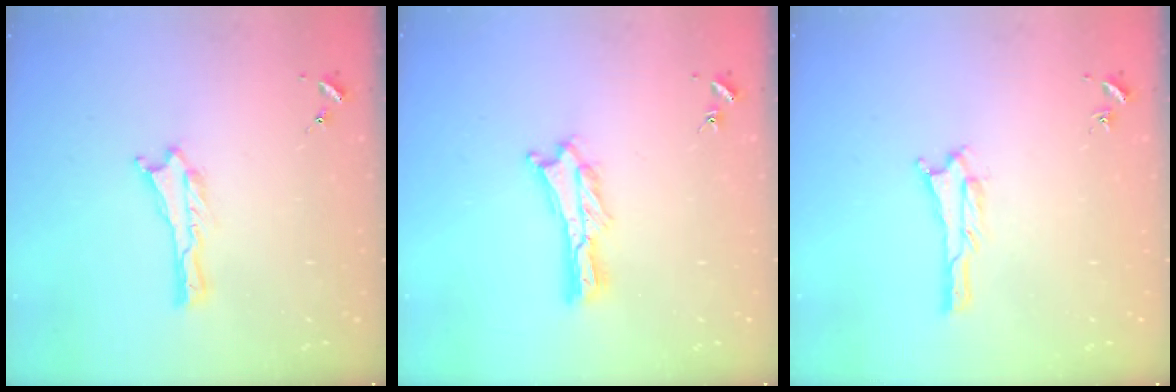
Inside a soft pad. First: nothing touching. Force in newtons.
{"total": 1.8, "press": 1.8, "slide": 0.2}
{"total": 0.6, "press": 0.6, "slide": 0.1}